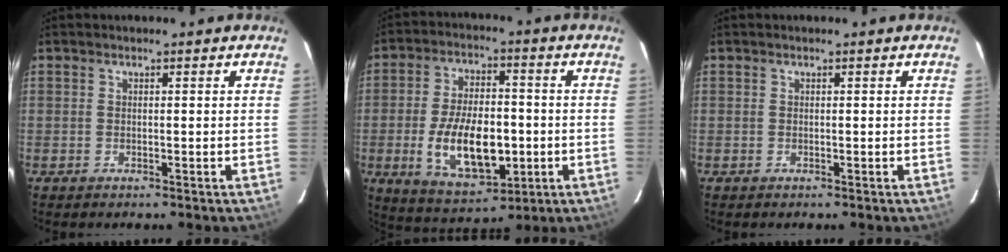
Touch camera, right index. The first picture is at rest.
{"total": 15.3, "force": [-3.1, 7.7, 12.9], "torque": [-0.248, -0.007, -0.035]}
{"total": 0.0}